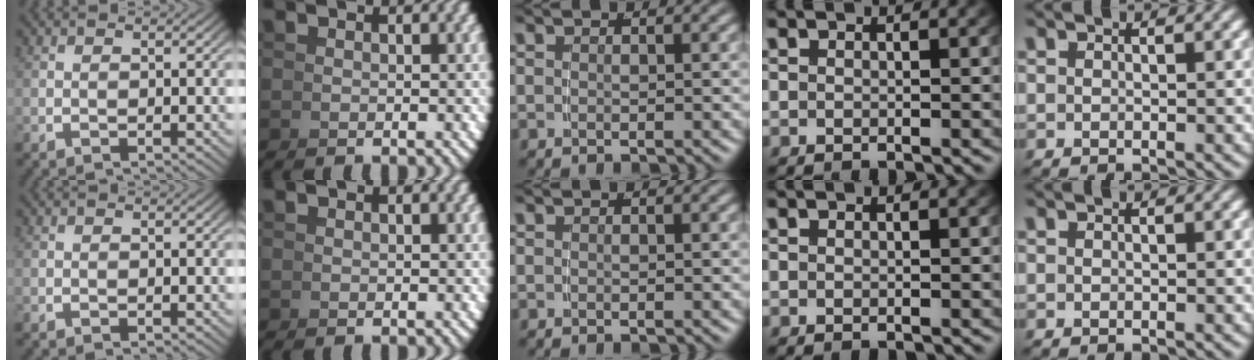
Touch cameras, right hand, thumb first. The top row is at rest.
{}